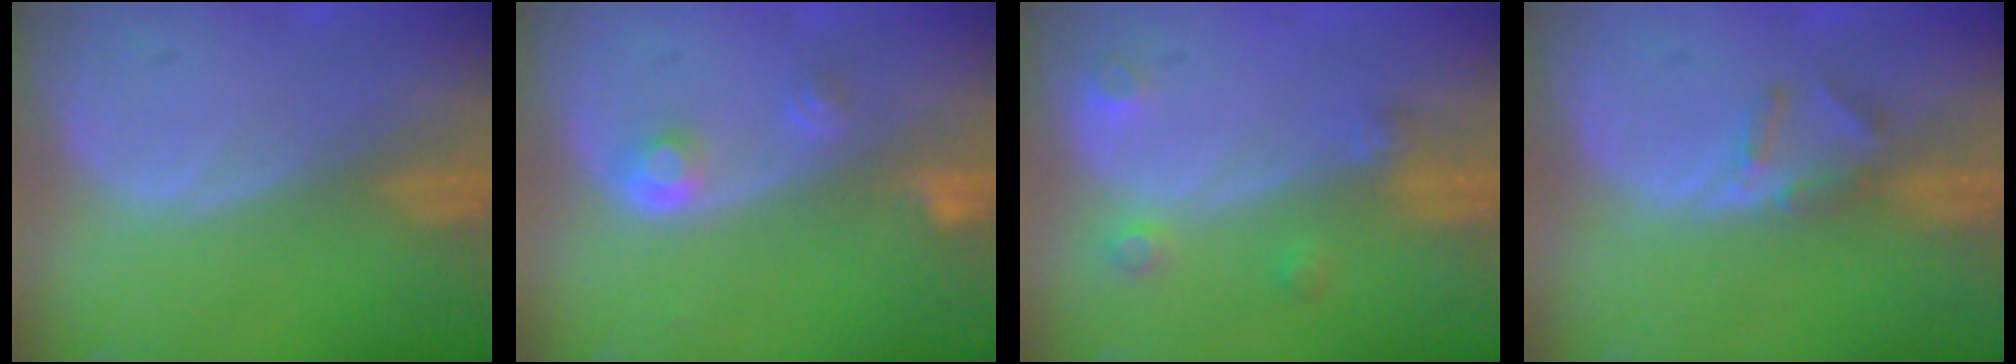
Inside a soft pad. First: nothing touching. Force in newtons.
{"total": 2.9, "press": 2.7, "slide": 1.0}
{"total": 3.2, "press": 3.0, "slide": 1.2}
{"total": 2.5, "press": 2.3, "slide": 1.0}